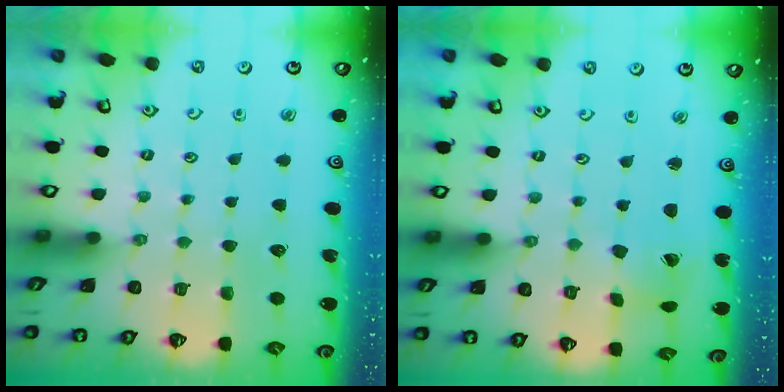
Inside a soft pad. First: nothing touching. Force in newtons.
{"total": 1.6, "press": 1.5, "slide": 0.3}